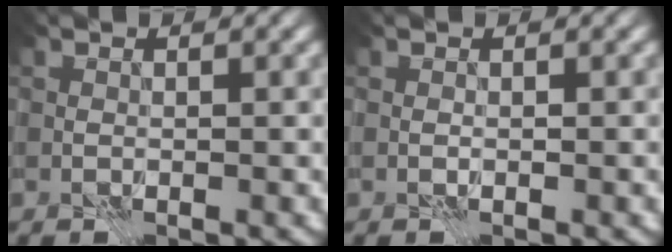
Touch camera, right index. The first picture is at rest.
{"total": 0.0}